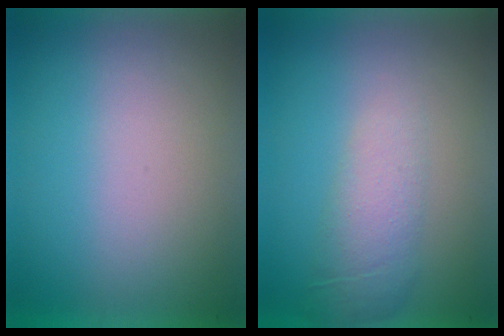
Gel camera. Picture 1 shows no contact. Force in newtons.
{"total": 1.0}